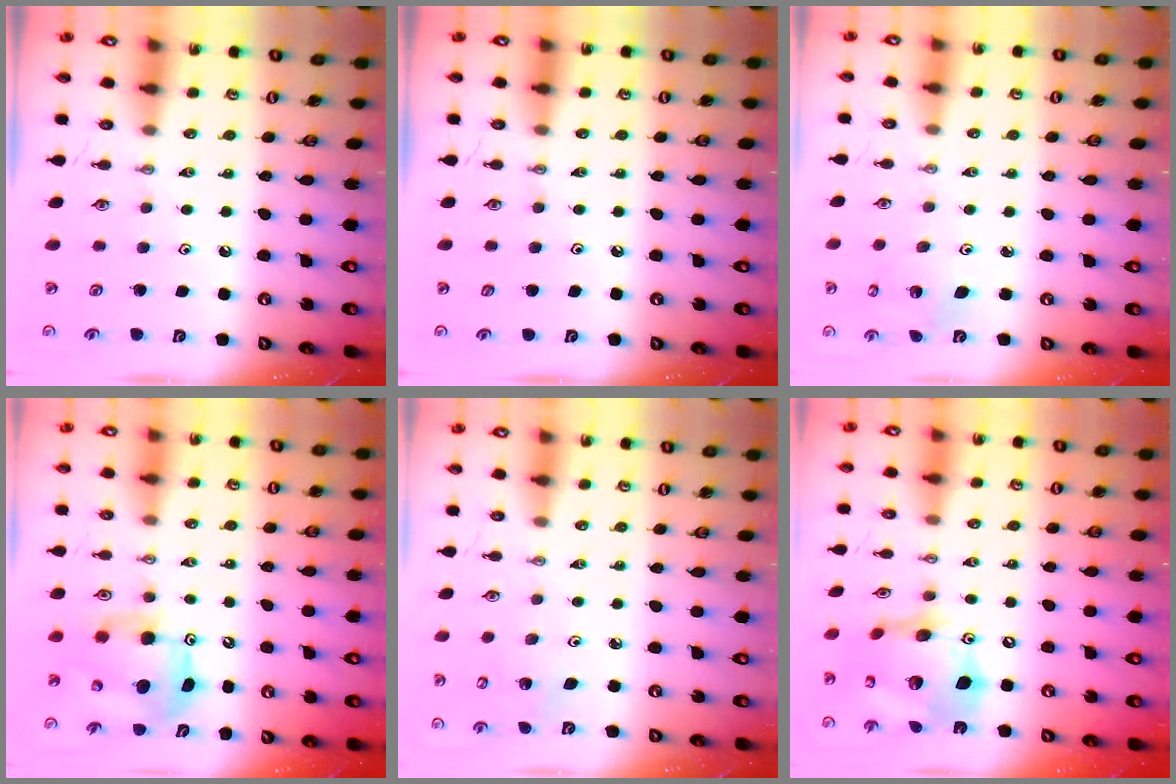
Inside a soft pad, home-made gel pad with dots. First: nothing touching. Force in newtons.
{"total": 1.4, "press": 0.2, "slide": 1.4}
{"total": 4.5, "press": 4.5, "slide": 0.2}
{"total": 8.1, "press": 8.0, "slide": 0.8}
{"total": 2.0, "press": 2.0, "slide": 0.2}
{"total": 19.2, "press": 19.1, "slide": 2.0}